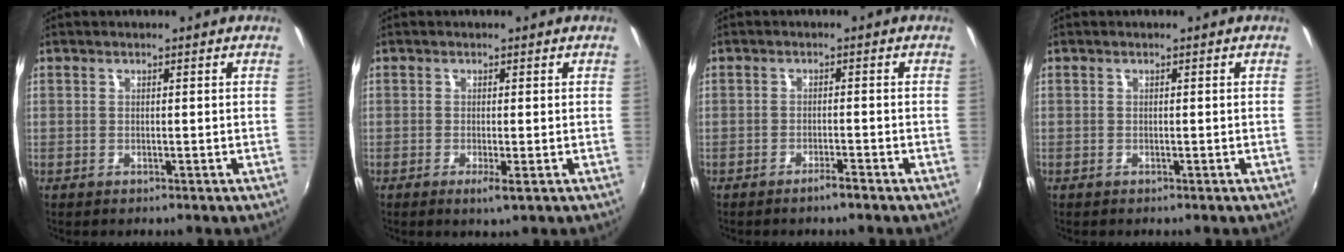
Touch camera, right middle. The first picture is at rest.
{"total": 1.9, "force": [-0.7, -0.1, 1.8], "torque": [-0.037, -0.006, -0.012]}
{"total": 1.9, "force": [-1.6, -0.1, 1.0], "torque": [-0.023, 0.001, -0.027]}
{"total": 0.0}